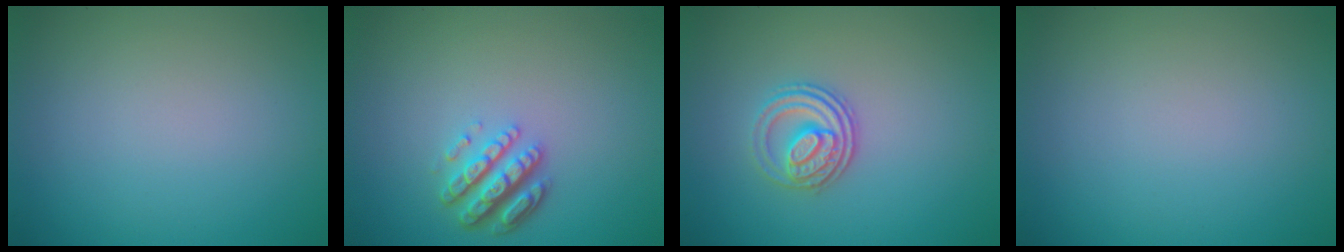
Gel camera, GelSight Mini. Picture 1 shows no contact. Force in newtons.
{"total": 3.8, "press": 3.0, "slide": 2.2}
{"total": 3.0, "press": 2.6, "slide": 1.5}
{"total": 0.0}